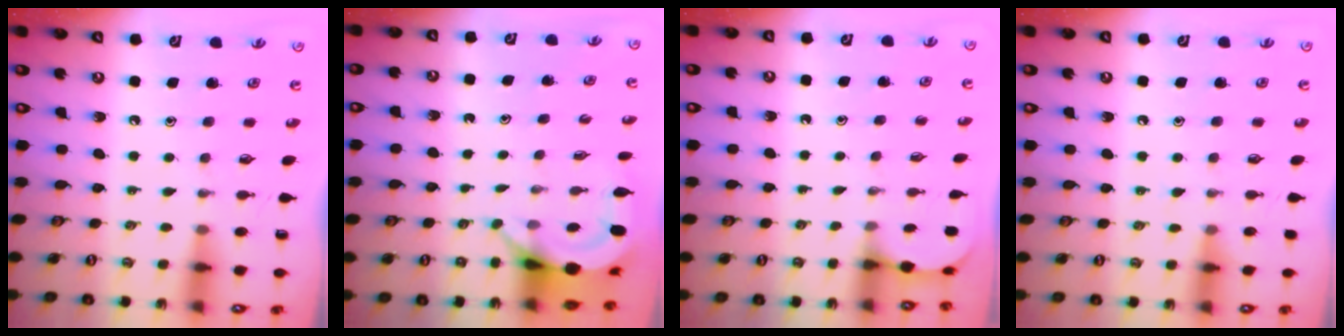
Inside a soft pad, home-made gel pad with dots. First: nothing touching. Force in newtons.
{"total": 6.5, "press": 6.5, "slide": 0.6}
{"total": 1.4, "press": 1.4, "slide": 0.1}
{"total": 5.0, "press": 5.0, "slide": 0.7}